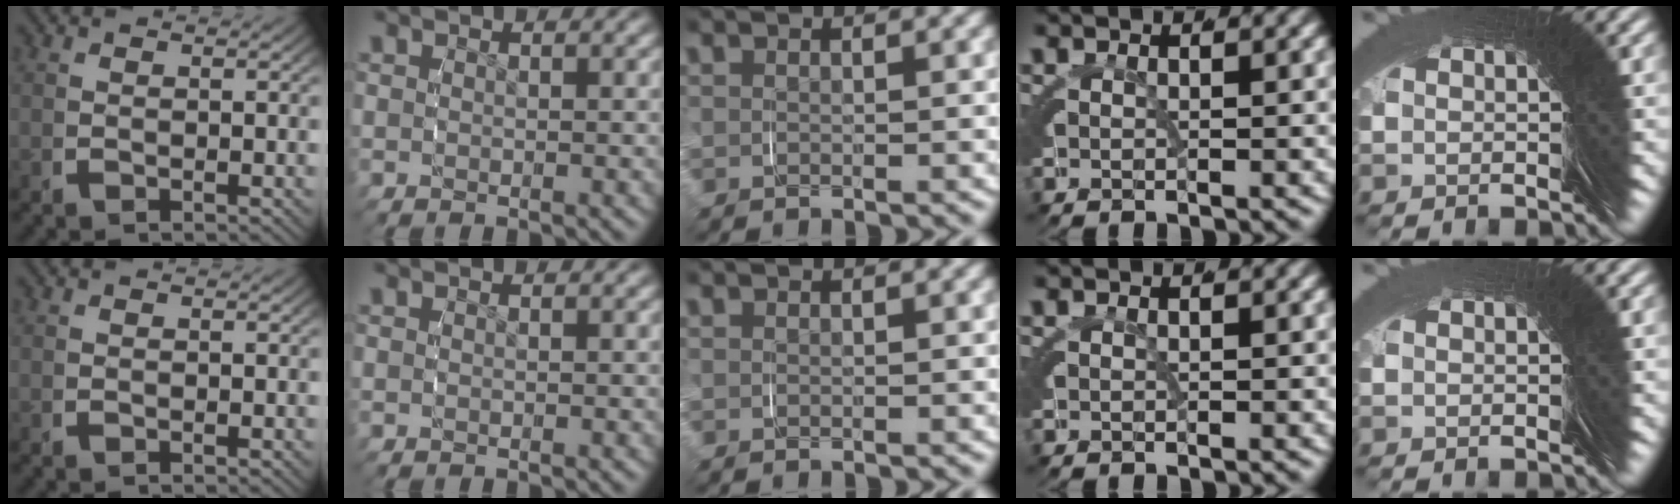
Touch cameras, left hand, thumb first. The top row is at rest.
{"little": {"total": 0.5, "force": [0.2, -0.2, -0.4], "torque": [0.008, 0.004, 0.003]}}